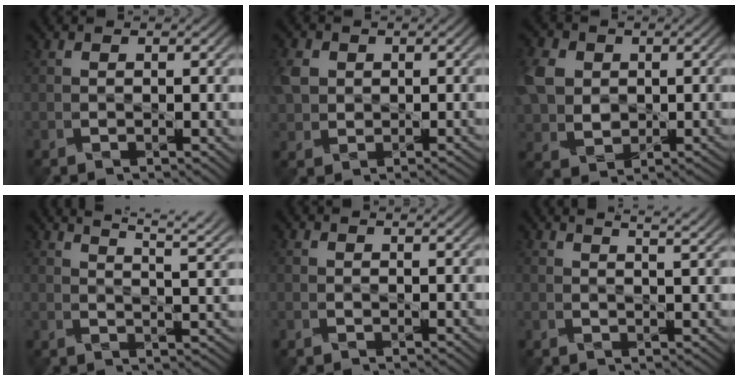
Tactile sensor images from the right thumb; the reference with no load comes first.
{"total": 2.8, "force": [0.9, 2.5, 0.8], "torque": [-0.025, 0.008, 0.017]}
{"total": 6.7, "force": [1.4, 5.5, 3.5], "torque": [-0.111, 0.009, 0.024]}
{"total": 8.8, "force": [7.5, 1.4, 4.3], "torque": [-0.065, 0.018, 0.090]}
{"total": 0.8, "force": [0.8, -0.1, -0.1], "torque": [0.006, 0.004, 0.016]}
{"total": 4.2, "force": [4.0, 0.0, 1.4], "torque": [-0.025, 0.013, 0.055]}